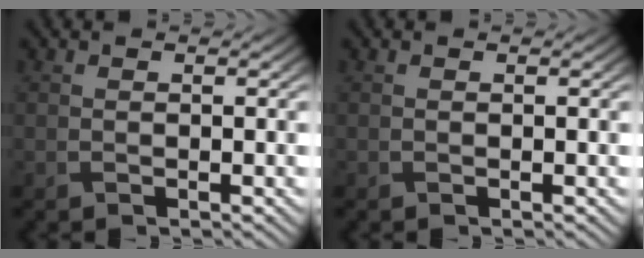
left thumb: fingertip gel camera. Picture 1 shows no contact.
{"total": 0.0}